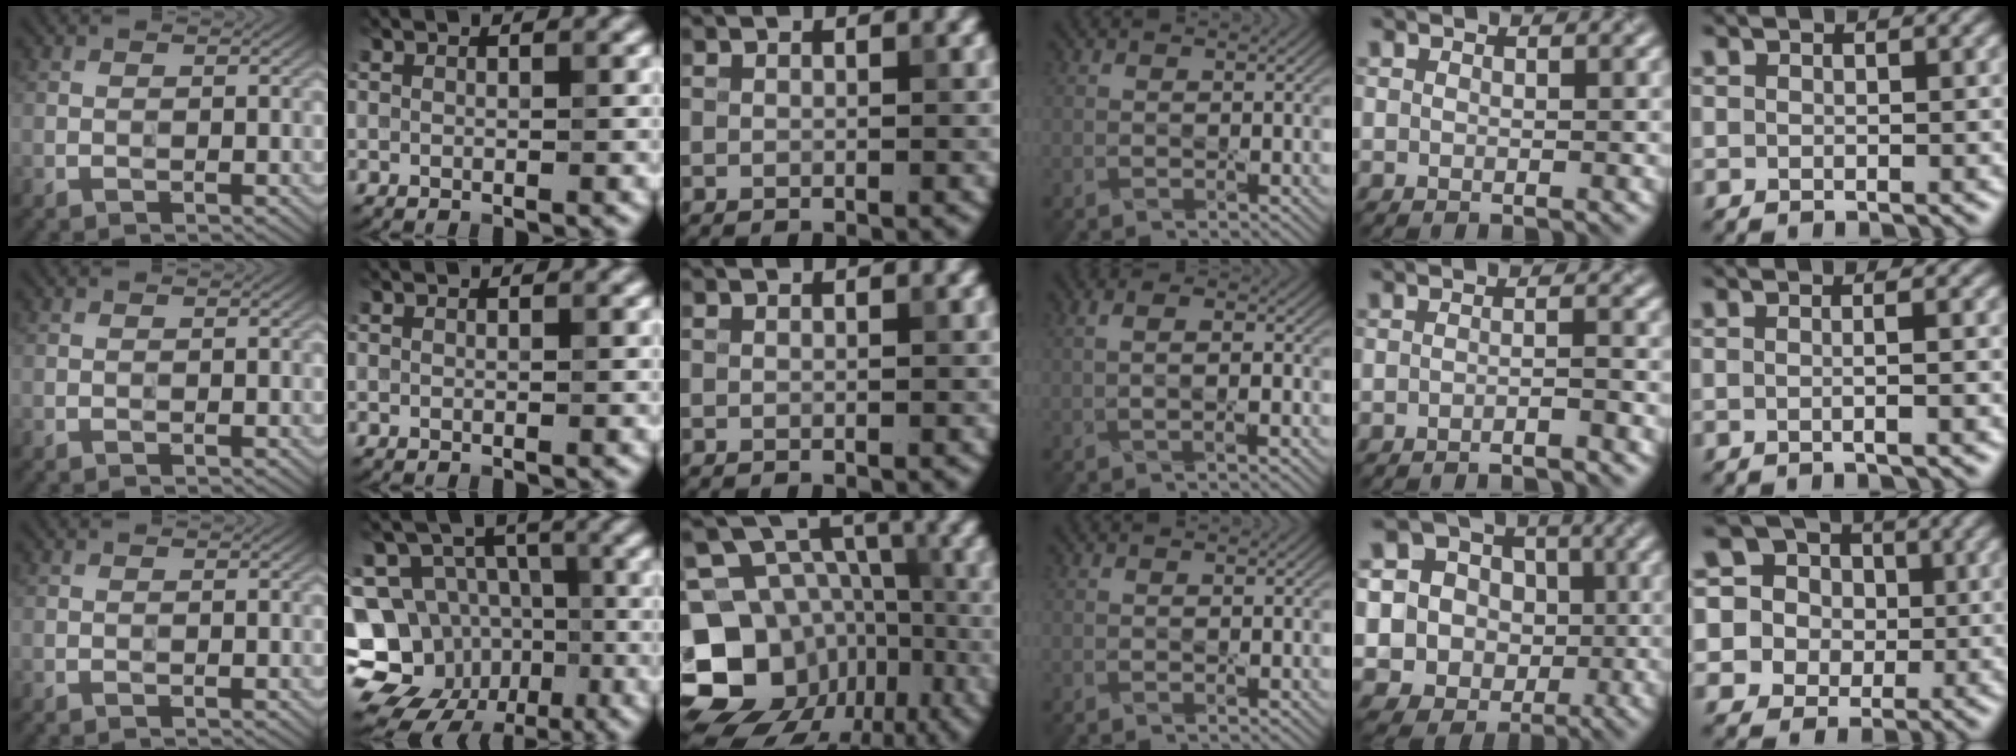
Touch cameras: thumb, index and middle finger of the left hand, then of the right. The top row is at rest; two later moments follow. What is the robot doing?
{"motion": "wipe", "object": "paper plate"}